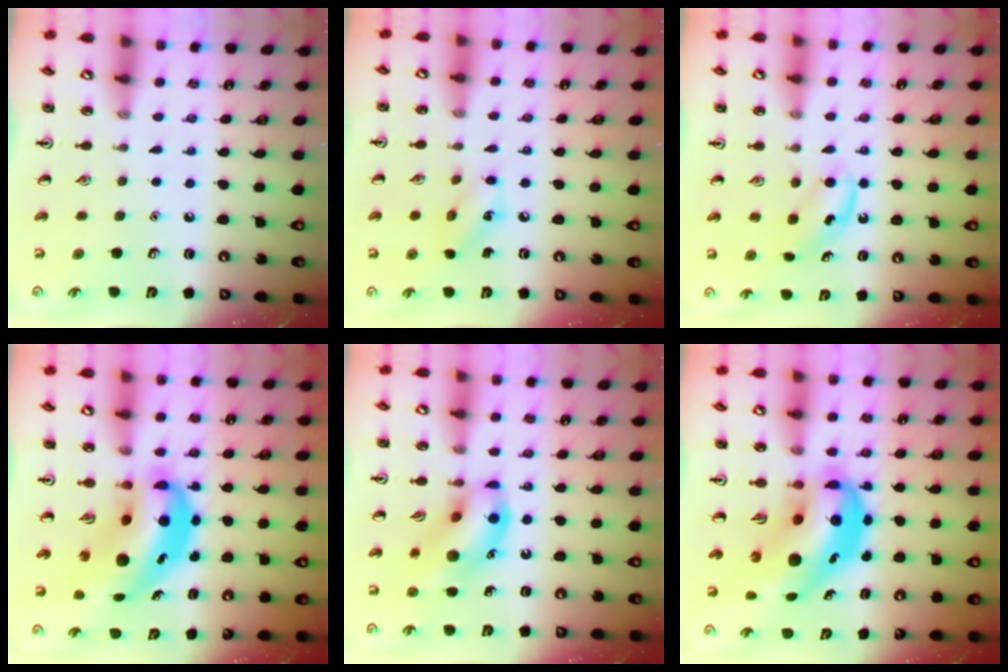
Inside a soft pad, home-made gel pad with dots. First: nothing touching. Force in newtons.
{"total": 5.6, "press": 5.5, "slide": 1.3}
{"total": 4.8, "press": 4.6, "slide": 1.6}
{"total": 11.2, "press": 10.8, "slide": 3.1}
{"total": 12.6, "press": 12.4, "slide": 2.1}
{"total": 11.4, "press": 10.9, "slide": 3.2}